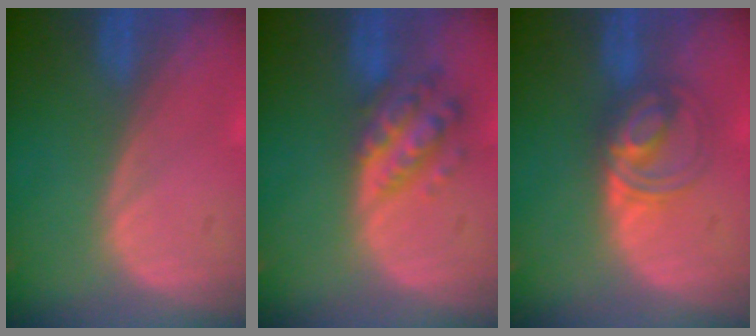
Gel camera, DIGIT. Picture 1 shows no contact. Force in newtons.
{"total": 6.5, "press": 5.8, "slide": 2.8}
{"total": 5.5, "press": 5.5, "slide": 0.6}